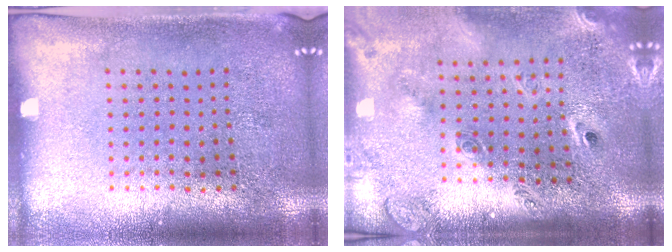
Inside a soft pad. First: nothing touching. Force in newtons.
{"total": 2.6, "press": 1.9, "slide": 1.8}